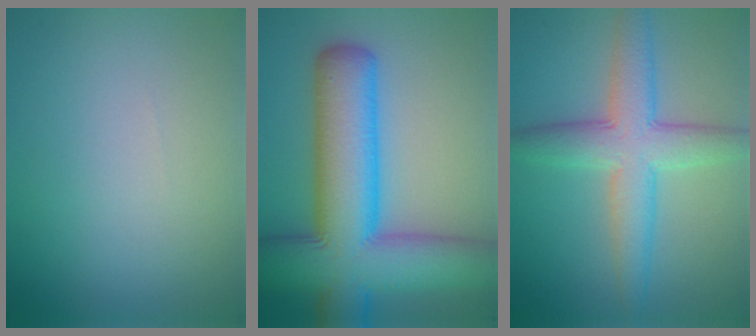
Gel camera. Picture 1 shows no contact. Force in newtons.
{"total": 12.8, "press": 12.8, "slide": 0.5}
{"total": 5.7, "press": 5.7, "slide": 0.3}